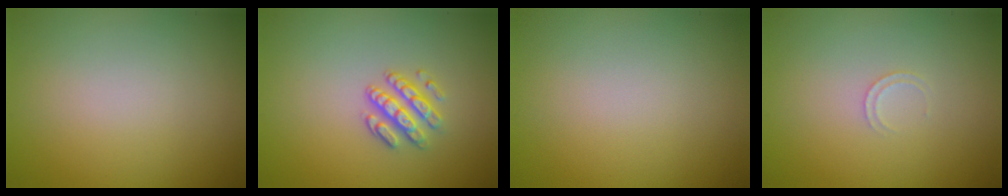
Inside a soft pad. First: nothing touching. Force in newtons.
{"total": 2.9, "press": 2.3, "slide": 1.8}
{"total": 0.0}
{"total": 0.7, "press": 0.7, "slide": 0.1}